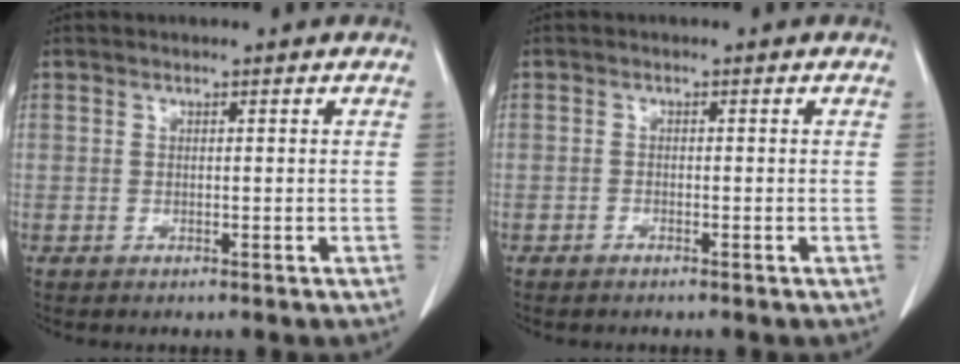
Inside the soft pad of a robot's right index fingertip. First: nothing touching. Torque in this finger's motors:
{"motor_torque": [-0.04, 0.08, 0.09, 0.01]}